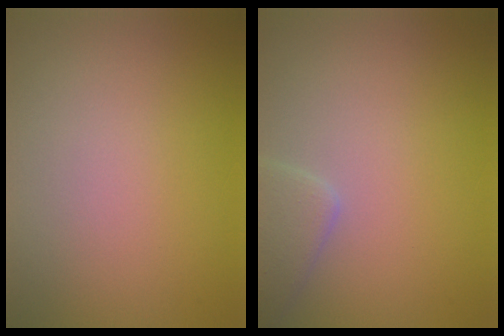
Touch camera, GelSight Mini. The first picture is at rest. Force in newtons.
{"total": 2.5, "press": 2.5, "slide": 0.3}